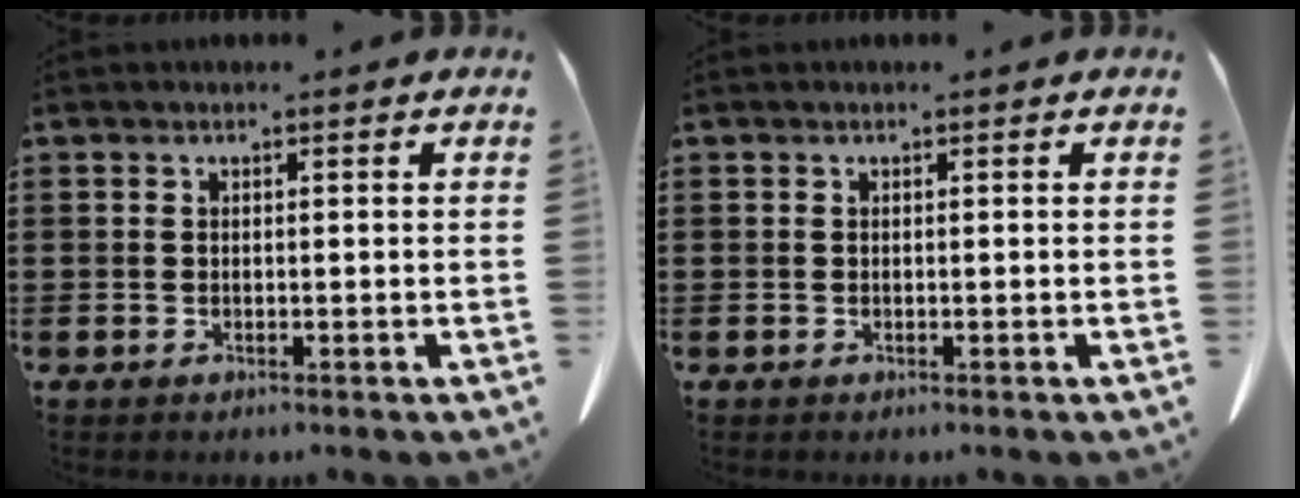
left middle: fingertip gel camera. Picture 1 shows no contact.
{"total": 0.0}